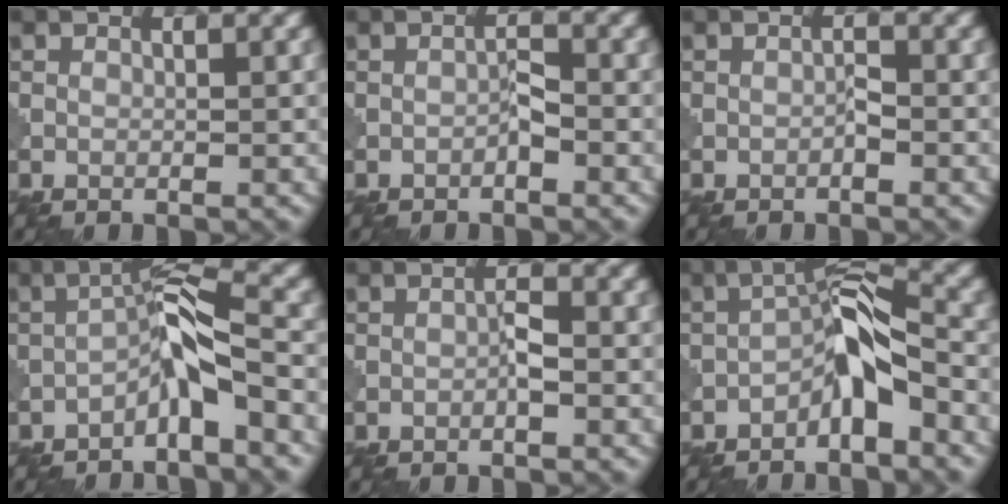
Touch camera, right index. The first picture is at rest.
{"total": 1.1, "force": [-0.7, 0.2, 0.9], "torque": [-0.017, 0.005, -0.012]}
{"total": 0.8, "force": [-0.4, 0.1, 0.6], "torque": [-0.012, 0.003, -0.008]}
{"total": 4.5, "force": [-2.3, 0.8, 3.8], "torque": [-0.068, 0.021, -0.048]}
{"total": 1.3, "force": [-0.5, 0.2, 1.2], "torque": [-0.021, 0.004, -0.009]}
{"total": 5.1, "force": [-2.6, 1.5, 4.1], "torque": [-0.067, 0.022, -0.053]}